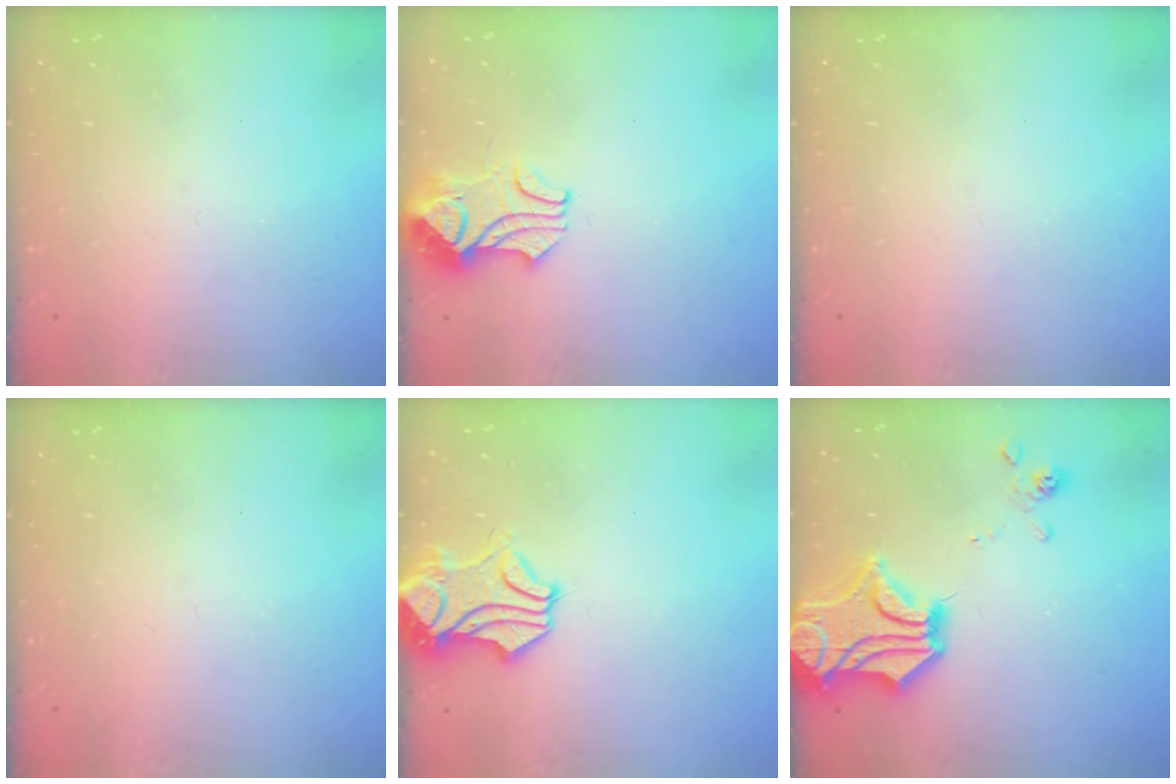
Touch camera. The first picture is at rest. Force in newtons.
{"total": 2.4, "press": 2.2, "slide": 1.0}
{"total": 0.0}
{"total": 0.0}
{"total": 1.7, "press": 1.1, "slide": 1.2}
{"total": 8.8, "press": 8.3, "slide": 3.0}